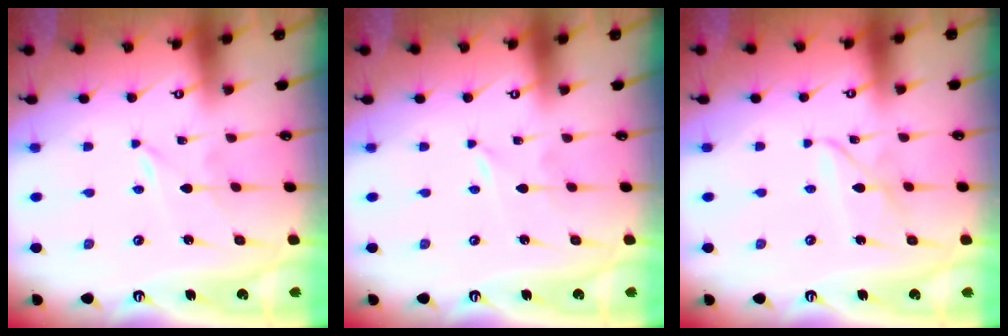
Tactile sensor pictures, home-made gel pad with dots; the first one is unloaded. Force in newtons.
{"total": 0.0}
{"total": 4.3, "press": 4.2, "slide": 0.4}